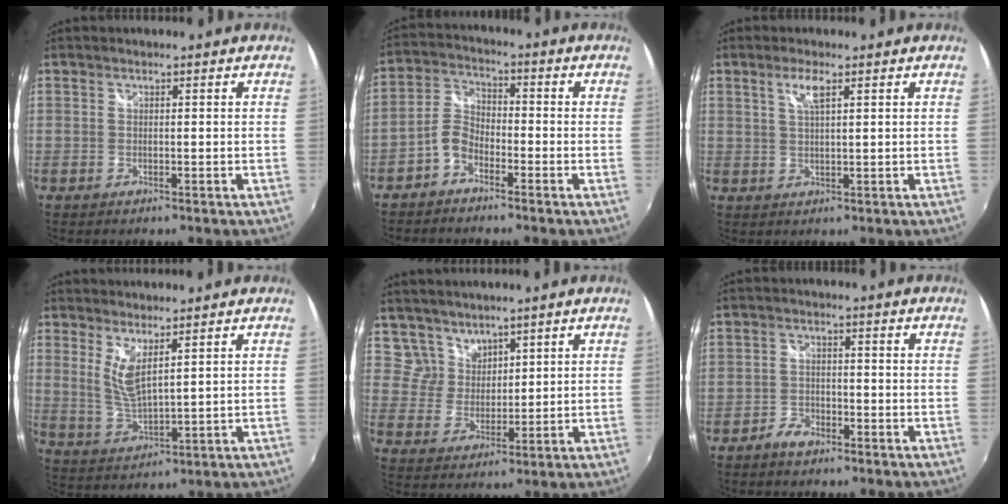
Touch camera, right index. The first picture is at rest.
{"total": 5.0, "force": [-3.3, 2.8, 2.5], "torque": [-0.061, 0.016, -0.072]}
{"total": 3.2, "force": [1.6, 0.7, 2.7], "torque": [-0.052, 0.003, 0.031]}
{"total": 5.7, "force": [3.1, 1.4, 4.6], "torque": [-0.093, -0.015, 0.062]}
{"total": 5.4, "force": [4.3, 3.2, -0.1], "torque": [0.011, 0.012, 0.089]}
{"total": 3.4, "force": [-2.7, 1.7, 1.2], "torque": [-0.037, 0.005, -0.051]}